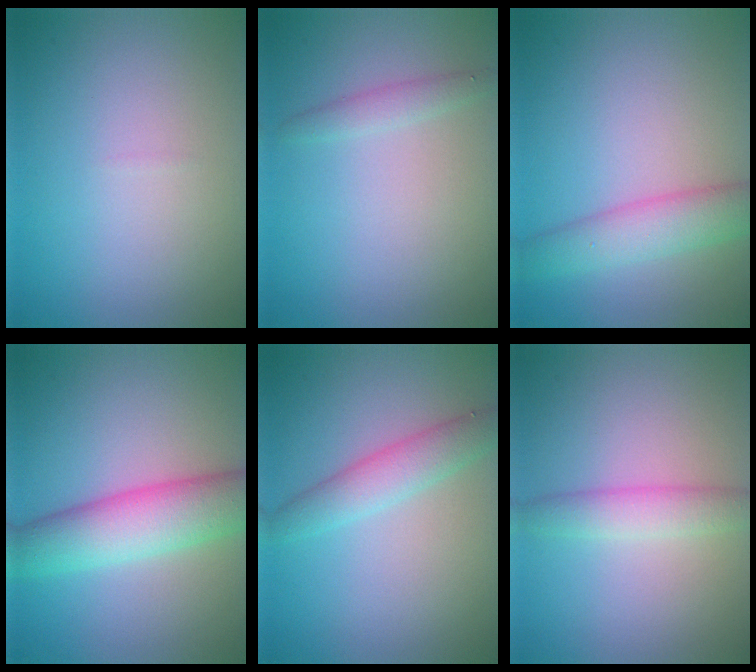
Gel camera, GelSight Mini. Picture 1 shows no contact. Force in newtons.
{"total": 1.3, "press": 1.3, "slide": 0.0}
{"total": 4.2, "press": 4.1, "slide": 0.1}
{"total": 6.5, "press": 6.5, "slide": 0.1}
{"total": 3.0, "press": 3.0, "slide": 0.2}
{"total": 2.6, "press": 2.6, "slide": 0.1}